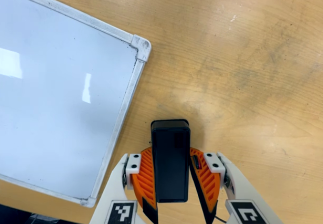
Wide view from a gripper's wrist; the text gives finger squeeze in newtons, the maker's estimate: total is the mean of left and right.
{"total": 0.0}